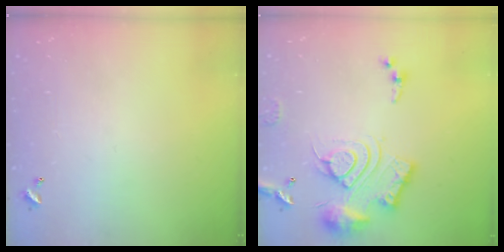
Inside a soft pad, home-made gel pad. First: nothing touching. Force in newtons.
{"total": 17.0, "press": 17.0, "slide": 1.7}